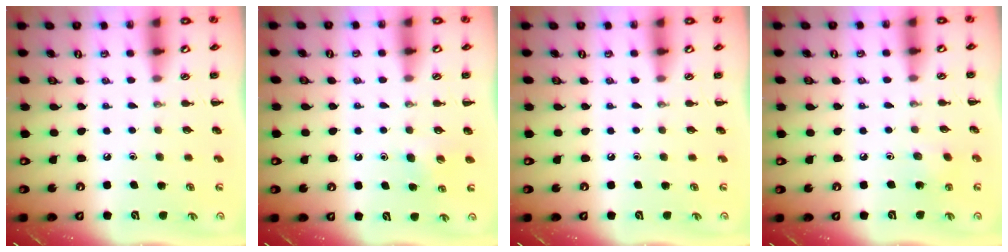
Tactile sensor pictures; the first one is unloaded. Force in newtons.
{"total": 4.4, "press": 4.2, "slide": 1.4}
{"total": 0.0}
{"total": 2.7, "press": 2.6, "slide": 0.9}